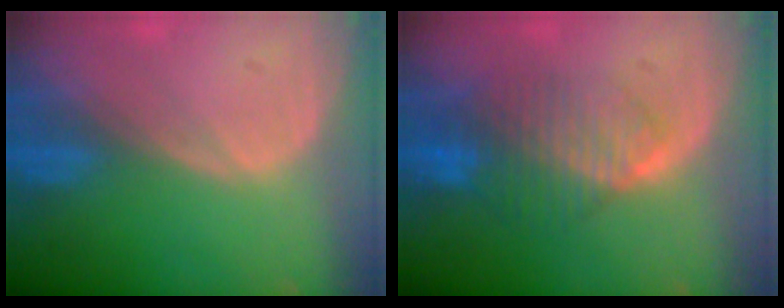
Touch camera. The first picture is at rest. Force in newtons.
{"total": 8.3, "press": 7.1, "slide": 4.4}